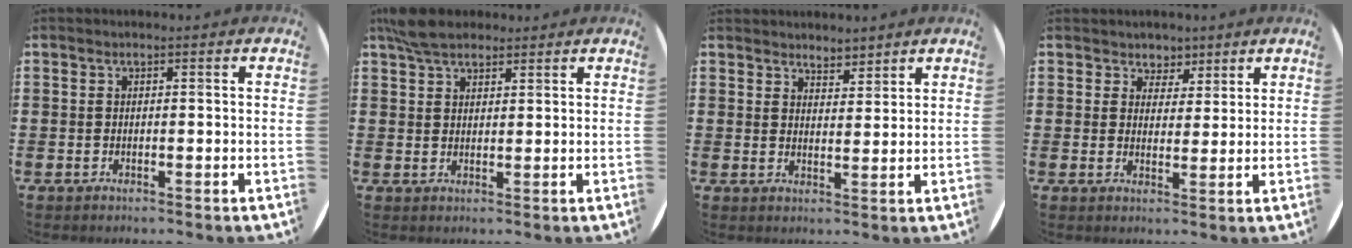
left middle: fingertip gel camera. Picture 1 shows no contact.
{"total": 5.1, "force": [4.2, 1.9, 2.0], "torque": [-0.042, -0.002, 0.079]}
{"total": 3.0, "force": [2.9, 0.6, -0.2], "torque": [-0.001, -0.010, 0.054]}
{"total": 3.4, "force": [2.7, 2.1, -0.1], "torque": [0.000, 0.000, 0.049]}